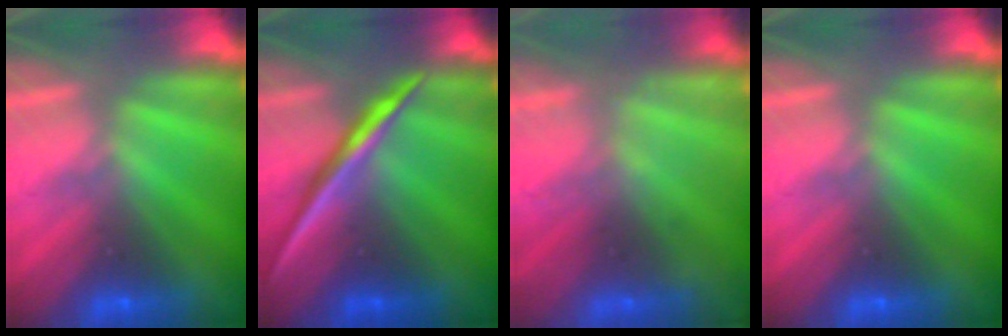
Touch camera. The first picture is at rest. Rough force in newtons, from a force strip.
{"total": 2.2}
{"total": 2.1}
{"total": 0.0}